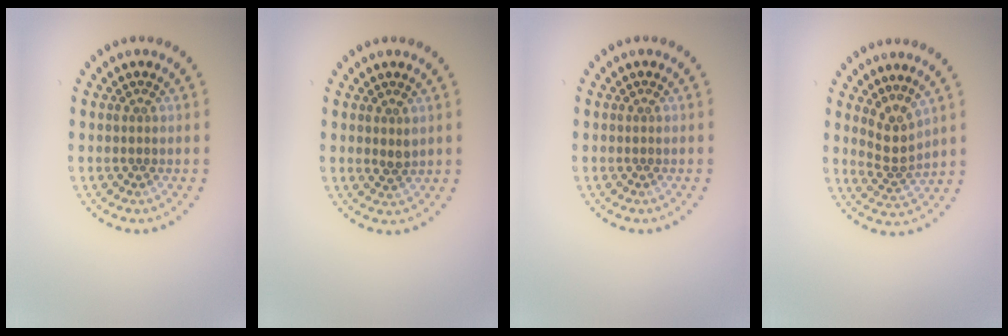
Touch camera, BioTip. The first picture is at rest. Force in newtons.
{"total": 0.9, "press": 0.8, "slide": 0.4}
{"total": 0.0}
{"total": 2.5, "press": 1.8, "slide": 1.8}